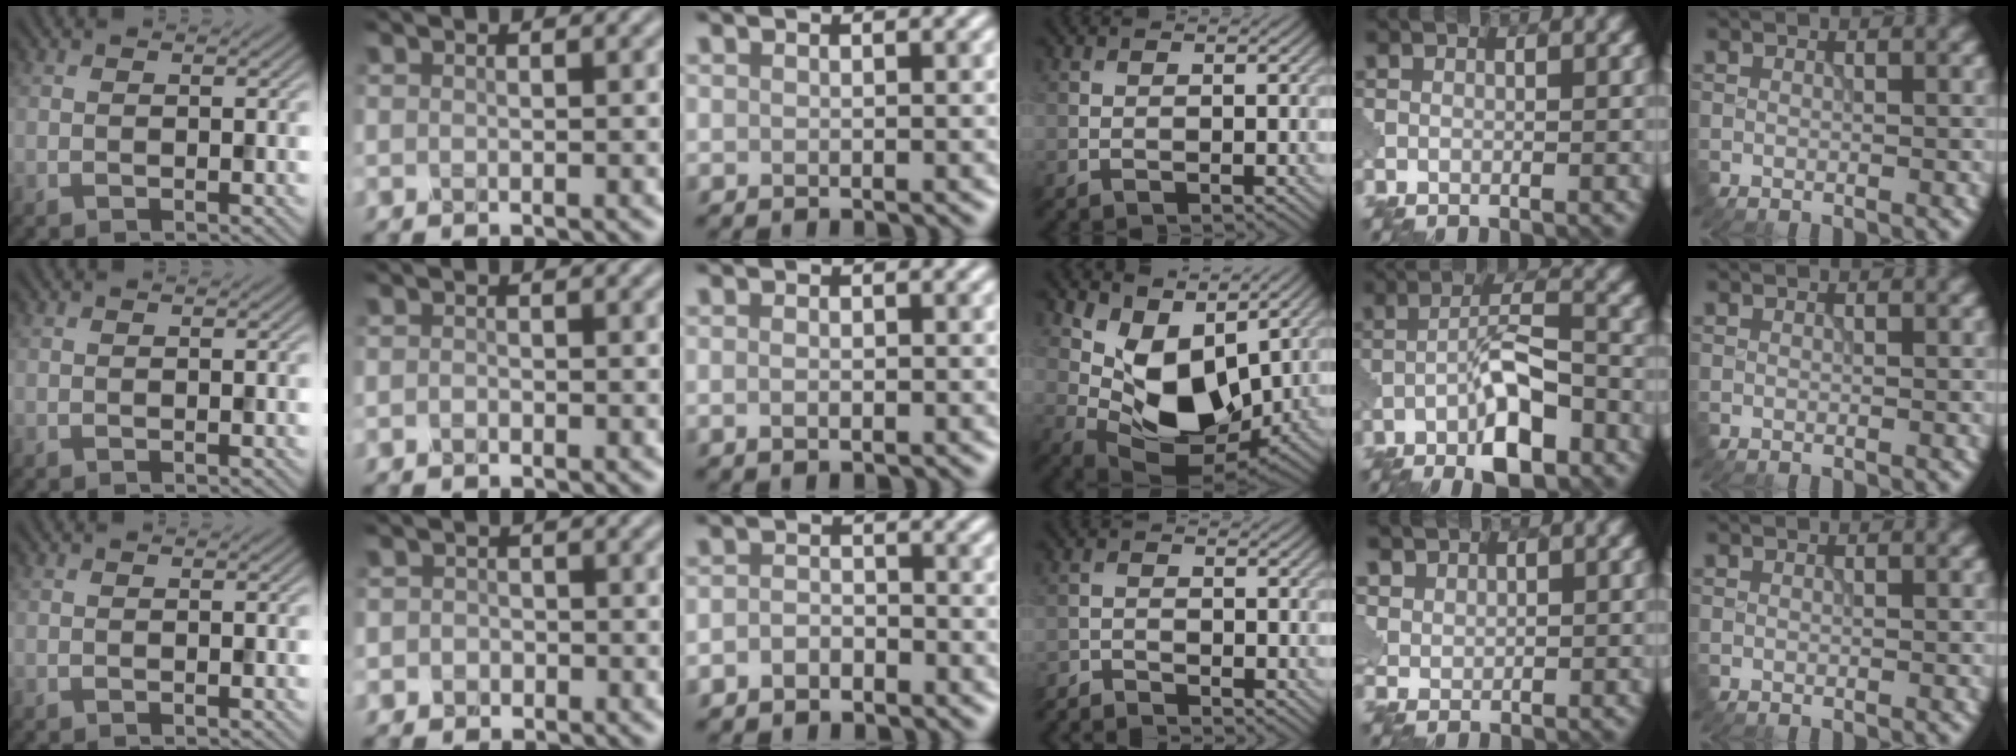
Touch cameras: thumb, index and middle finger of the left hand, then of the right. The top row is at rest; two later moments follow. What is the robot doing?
{"motion": "insert", "object": "pin"}